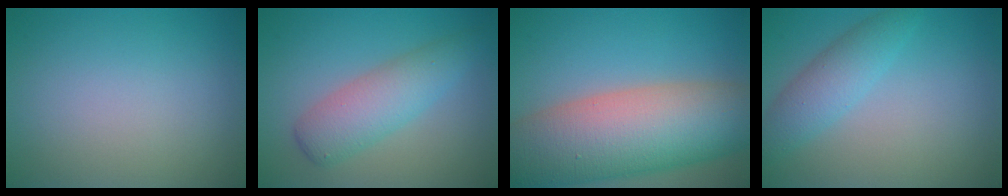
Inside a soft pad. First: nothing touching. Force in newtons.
{"total": 4.5, "press": 4.5, "slide": 0.1}
{"total": 13.9, "press": 13.9, "slide": 0.6}
{"total": 3.3, "press": 3.3, "slide": 0.1}